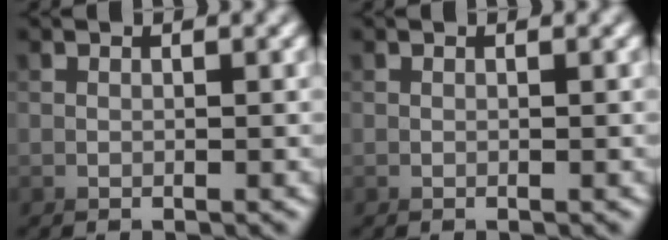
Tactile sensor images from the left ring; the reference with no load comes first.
{"total": 0.0}